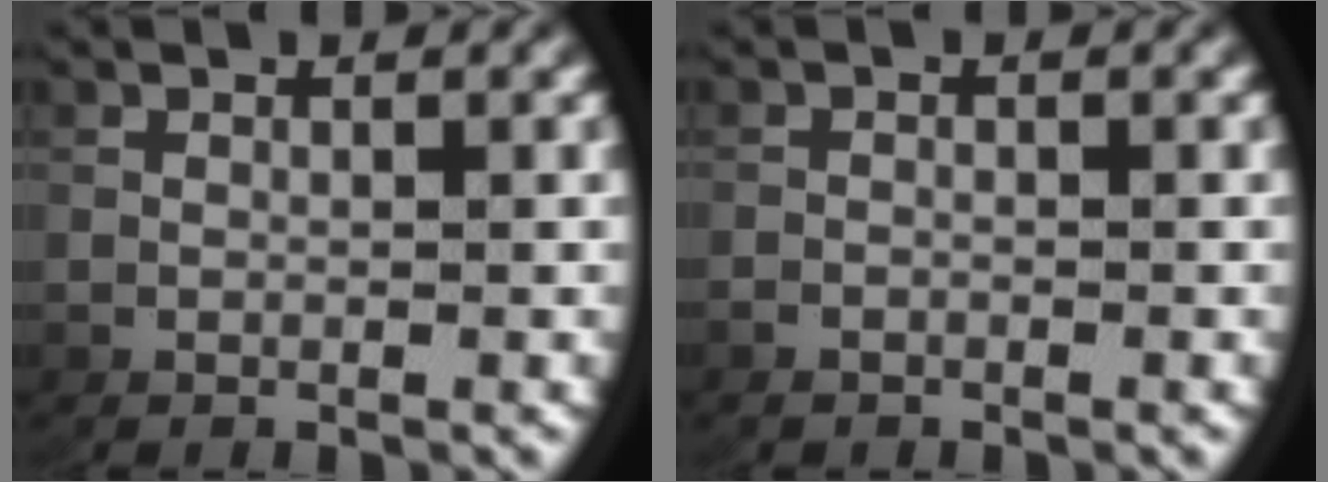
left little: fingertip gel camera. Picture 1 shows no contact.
{"total": 0.7, "force": [-0.7, -0.2, 0.0], "torque": [-0.001, -0.005, -0.011]}